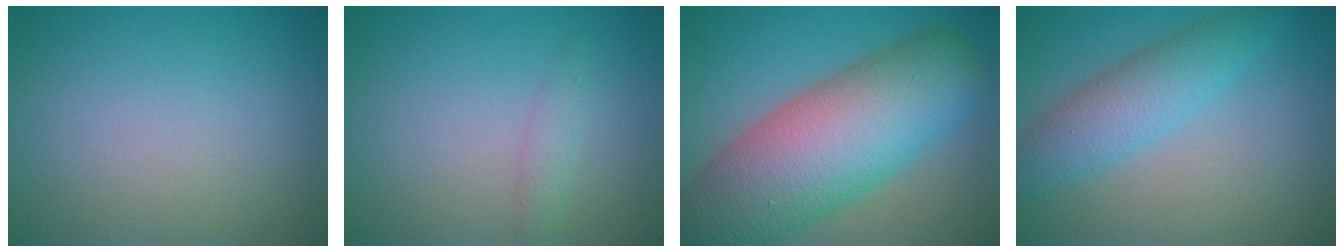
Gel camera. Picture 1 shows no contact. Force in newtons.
{"total": 1.3, "press": 1.3, "slide": 0.0}
{"total": 14.3, "press": 14.3, "slide": 0.7}
{"total": 4.5, "press": 4.5, "slide": 0.1}